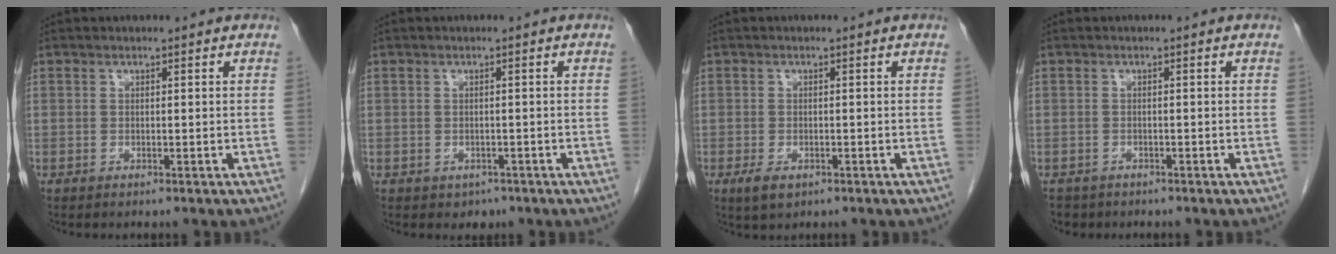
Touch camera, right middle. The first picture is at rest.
{"total": 1.6, "force": [-0.9, 1.3, 0.5], "torque": [-0.006, 0.003, -0.005]}
{"total": 2.7, "force": [-1.3, 1.4, 1.9], "torque": [-0.040, -0.004, -0.015]}
{"total": 2.8, "force": [-2.2, 1.6, 0.3], "torque": [-0.010, 0.000, -0.032]}